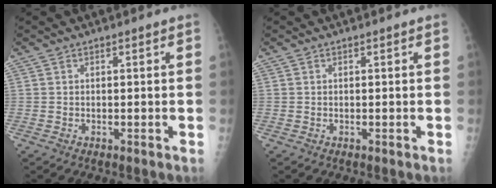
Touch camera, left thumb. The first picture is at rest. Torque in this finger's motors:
{"motor_torque": [-0.08, 0.08, -0.04, 0.03, 0.00]}